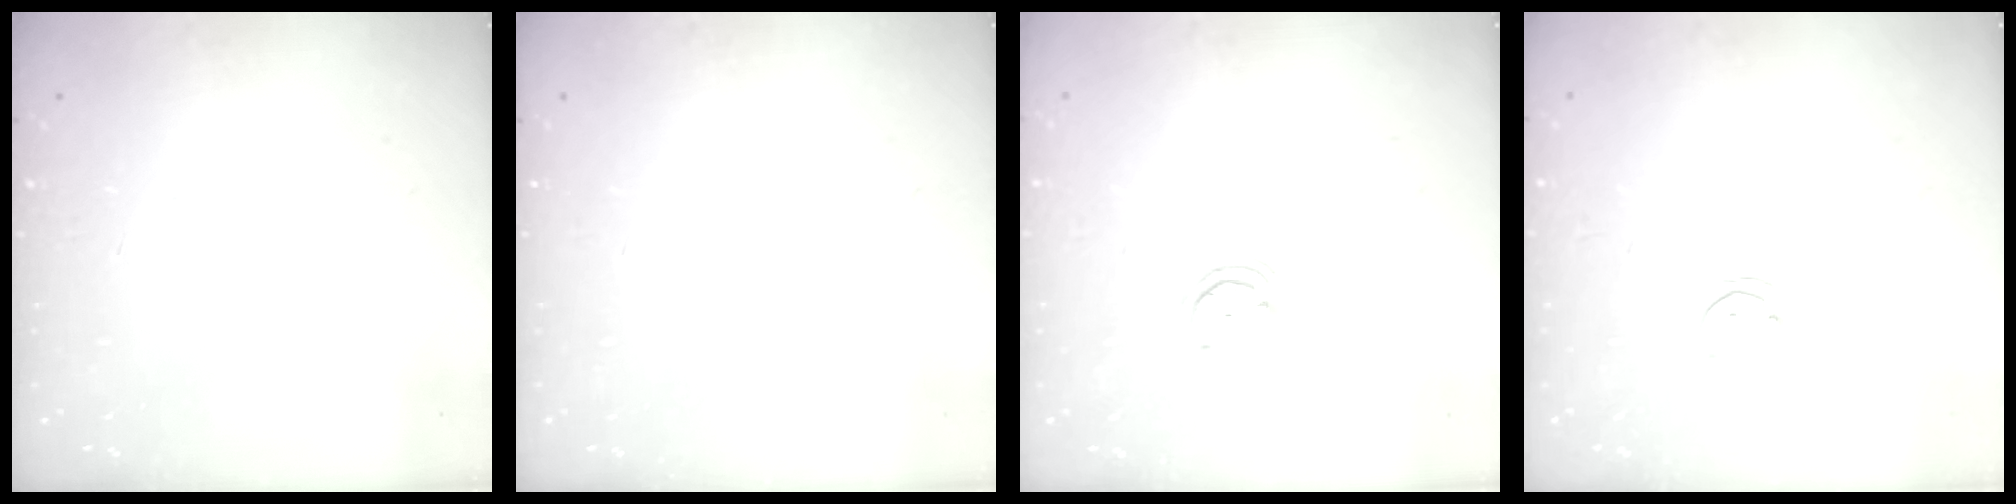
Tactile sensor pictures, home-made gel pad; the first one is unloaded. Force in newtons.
{"total": 0.0}
{"total": 2.9, "press": 2.9, "slide": 0.3}
{"total": 1.5, "press": 1.5, "slide": 0.1}